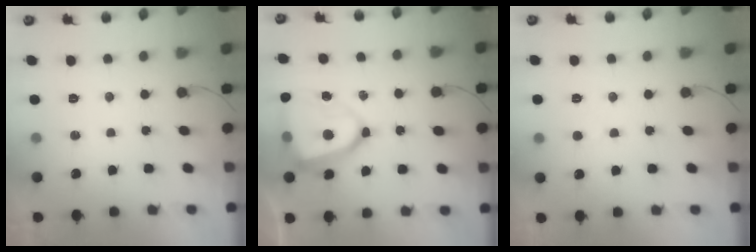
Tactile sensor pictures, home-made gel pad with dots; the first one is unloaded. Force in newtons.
{"total": 17.6, "press": 17.5, "slide": 1.6}
{"total": 2.5, "press": 2.5, "slide": 0.2}